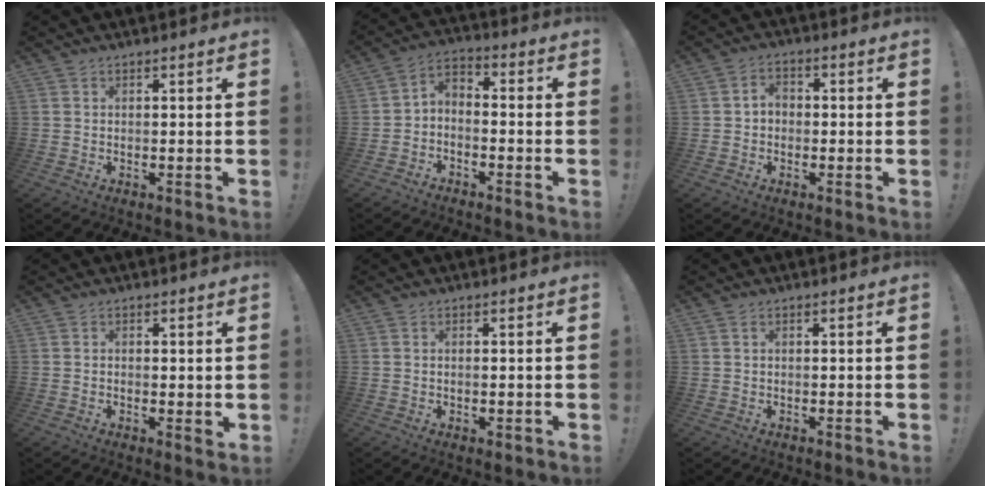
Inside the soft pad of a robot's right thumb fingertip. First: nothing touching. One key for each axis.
{"total": 4.3, "fx": -3.5, "fy": 2.0, "fz": 1.5, "tx": -0.037, "ty": 0.007, "tz": -0.067}
{"total": 3.5, "fx": -0.4, "fy": 2.6, "fz": 2.3, "tx": -0.034, "ty": 0.006, "tz": -0.010}
{"total": 1.5, "fx": 0.9, "fy": 0.8, "fz": 0.9, "tx": -0.004, "ty": -0.007, "tz": 0.013}
{"total": 0.8, "fx": 0.2, "fy": 0.4, "fz": 0.7, "tx": -0.007, "ty": 0.000, "tz": 0.002}
{"total": 0.8, "fx": 0.4, "fy": 0.5, "fz": 0.5, "tx": -0.013, "ty": 0.005, "tz": 0.008}